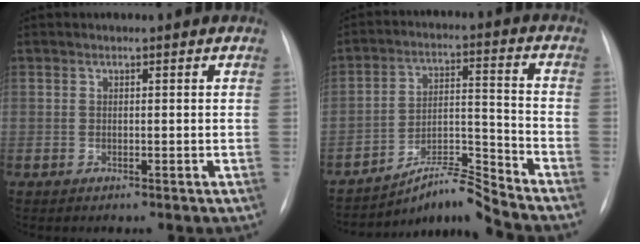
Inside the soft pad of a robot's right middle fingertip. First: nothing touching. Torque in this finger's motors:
{"motor_torque": [-0.39, -0.46, -0.06, 0.01]}